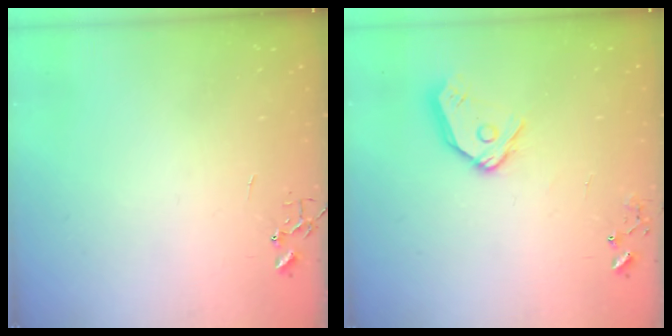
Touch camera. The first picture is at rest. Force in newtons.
{"total": 12.2, "press": 12.1, "slide": 1.5}